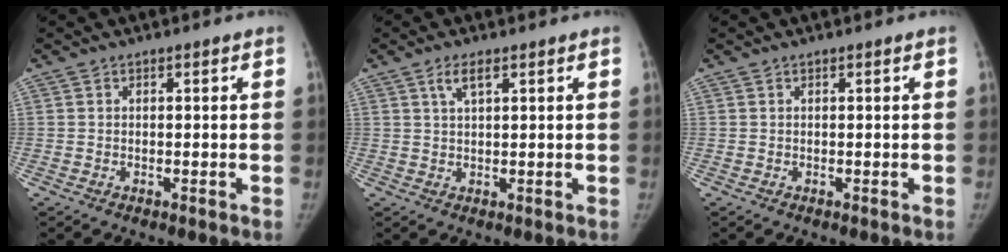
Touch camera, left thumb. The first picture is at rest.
{"total": 2.8, "force": [1.5, 0.9, 2.2], "torque": [-0.045, -0.002, 0.032]}
{"total": 0.0}